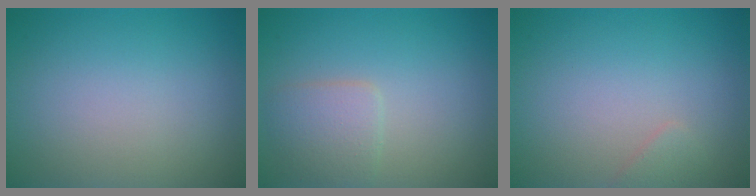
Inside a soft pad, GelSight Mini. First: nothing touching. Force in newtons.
{"total": 2.5, "press": 2.5, "slide": 0.1}
{"total": 0.9, "press": 0.9, "slide": 0.1}